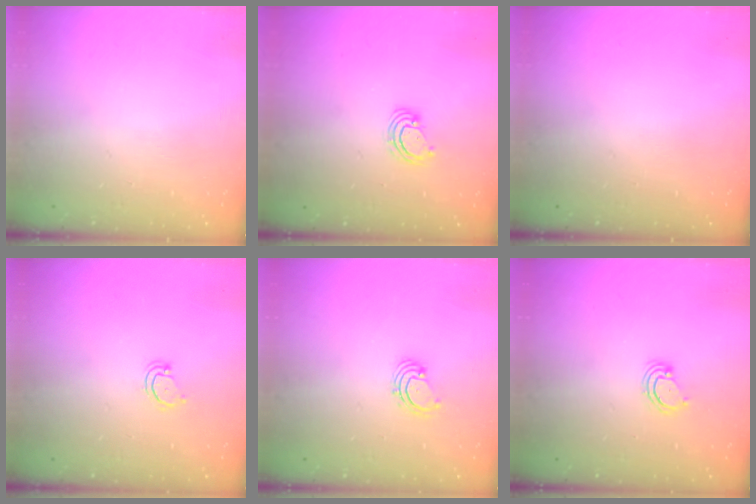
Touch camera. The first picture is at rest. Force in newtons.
{"total": 3.0, "press": 2.9, "slide": 0.3}
{"total": 0.0}
{"total": 3.3, "press": 3.3, "slide": 0.2}
{"total": 2.0, "press": 1.9, "slide": 0.6}
{"total": 2.9, "press": 2.9, "slide": 0.3}